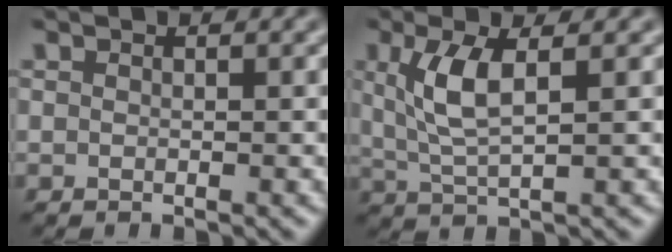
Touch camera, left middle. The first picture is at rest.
{"total": 4.3, "force": [1.3, 1.4, 3.9], "torque": [-0.088, 0.000, 0.027]}